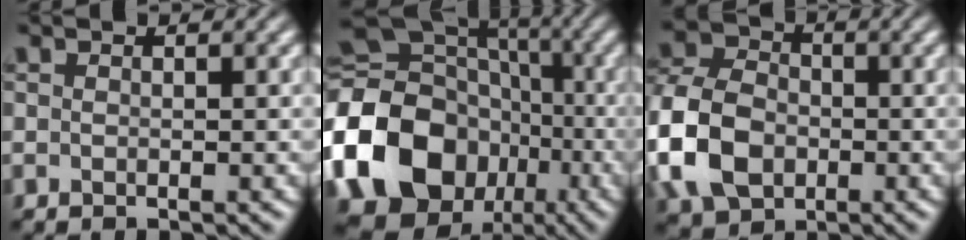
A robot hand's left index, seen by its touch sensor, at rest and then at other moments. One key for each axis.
{"total": 21.8, "fx": -6.1, "fy": 18.3, "fz": 10.2, "tx": -0.214, "ty": -0.026, "tz": -0.124}
{"total": 8.9, "fx": -2.2, "fy": 6.6, "fz": 5.4, "tx": -0.124, "ty": 0.003, "tz": -0.059}